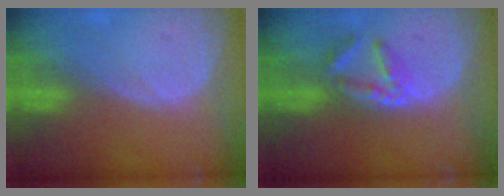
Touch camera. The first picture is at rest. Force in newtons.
{"total": 5.8, "press": 4.9, "slide": 3.1}